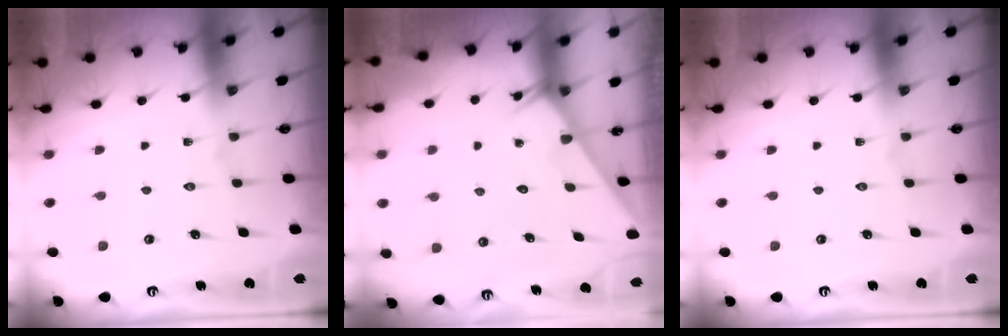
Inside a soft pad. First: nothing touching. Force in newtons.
{"total": 1.8, "press": 1.8, "slide": 0.1}
{"total": 0.0}